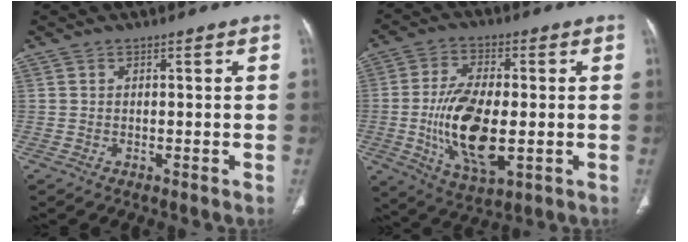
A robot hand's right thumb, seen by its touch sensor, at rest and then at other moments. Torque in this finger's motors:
{"motor_torque": [2.52, 2.47, 1.87, -0.70, 0.18]}